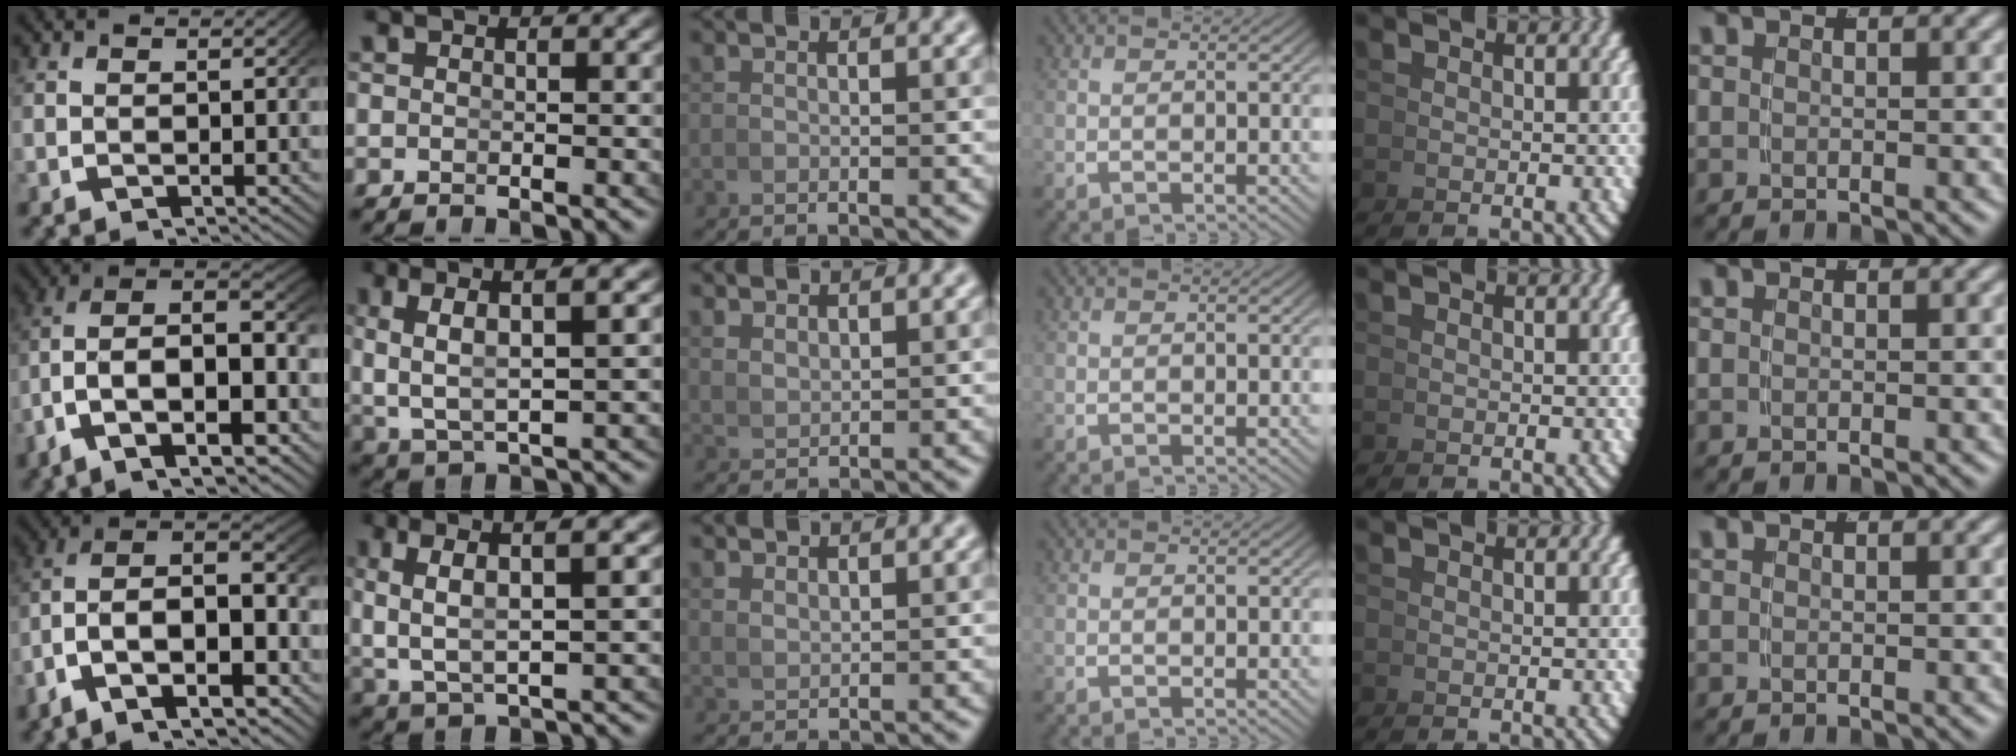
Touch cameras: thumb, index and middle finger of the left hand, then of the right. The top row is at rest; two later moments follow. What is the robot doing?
{"motion": "lift_and_place", "object": "hoodie"}